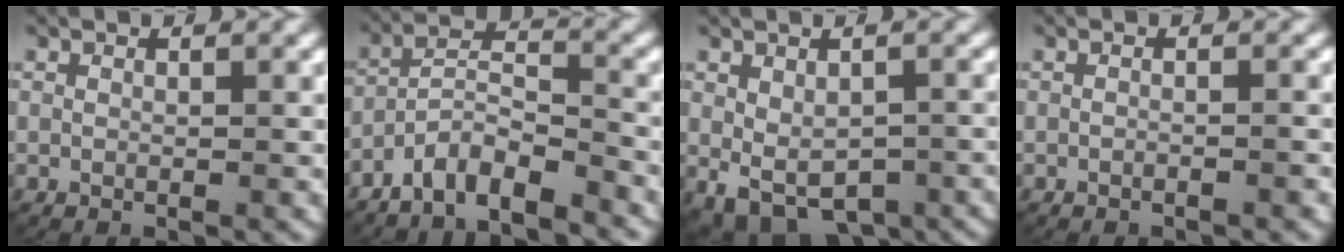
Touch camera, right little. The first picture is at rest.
{"total": 9.3, "force": [-7.2, 4.8, 3.3], "torque": [-0.065, -0.017, -0.128]}
{"total": 7.3, "force": [-5.5, 3.6, 3.2], "torque": [-0.058, -0.035, -0.074]}
{"total": 0.7, "force": [-0.6, -0.1, 0.4], "torque": [-0.008, 0.003, -0.011]}